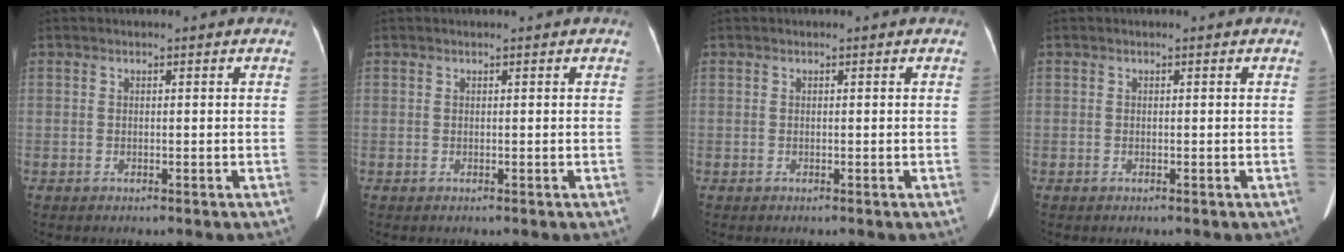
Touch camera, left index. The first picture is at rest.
{"total": 0.0}
{"total": 0.0}
{"total": 0.0}